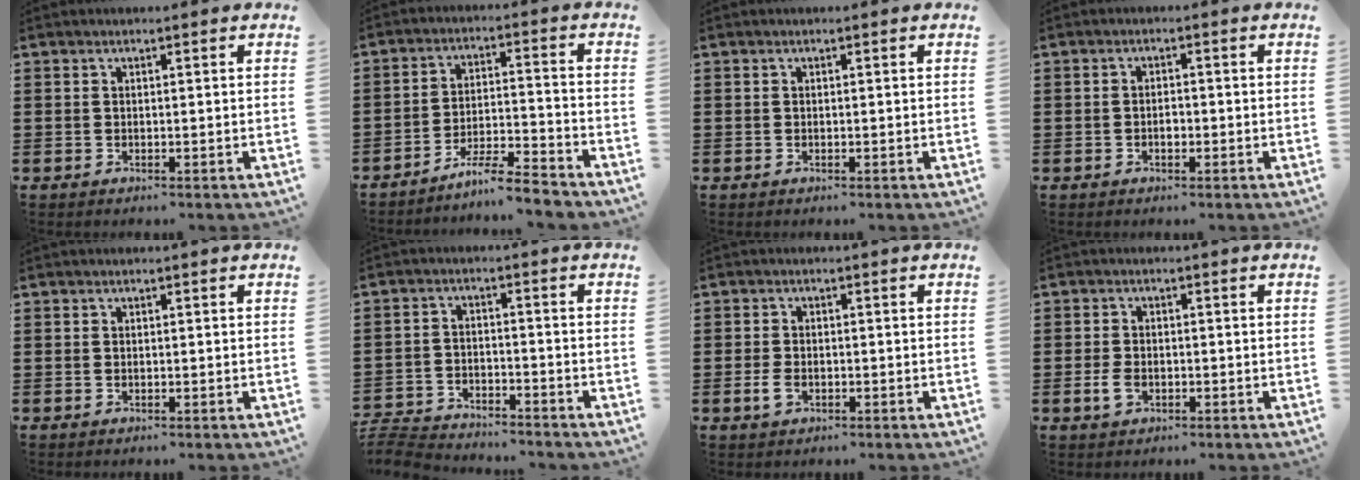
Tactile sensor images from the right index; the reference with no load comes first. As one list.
[{"total": 6.3, "force": [-5.8, -0.1, 2.4], "torque": [-0.047, -0.003, -0.110]}, {"total": 0.0}, {"total": 1.7, "force": [-0.5, 0.9, 1.4], "torque": [-0.028, 0.002, -0.009]}, {"total": 0.0}, {"total": 4.9, "force": [-4.8, 0.6, 0.5], "torque": [-0.029, 0.000, -0.105]}, {"total": 2.3, "force": [-0.9, 1.5, 1.6], "torque": [-0.045, -0.006, -0.019]}, {"total": 2.6, "force": [-0.9, 1.7, 1.7], "torque": [-0.047, -0.005, -0.020]}]